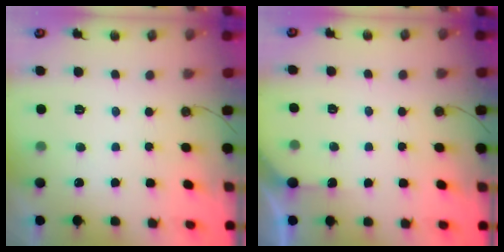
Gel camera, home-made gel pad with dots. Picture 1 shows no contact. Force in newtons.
{"total": 2.3, "press": 2.3, "slide": 0.3}